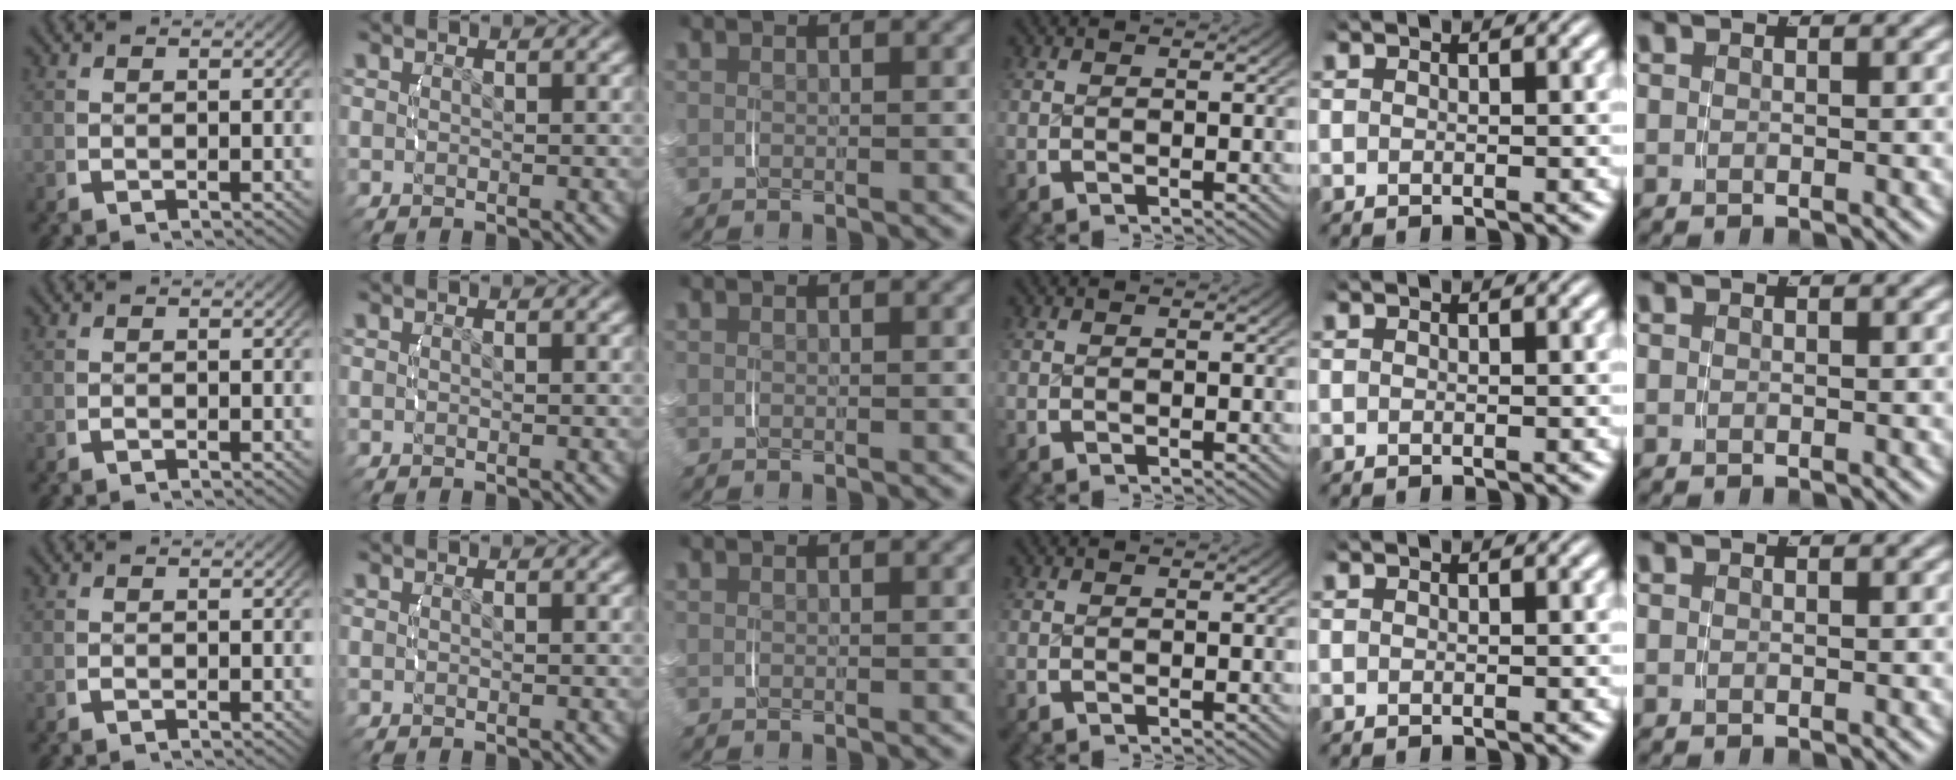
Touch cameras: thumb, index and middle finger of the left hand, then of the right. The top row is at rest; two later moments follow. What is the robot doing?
{"motion": "lift_and_place", "object": "small bumper sticker"}